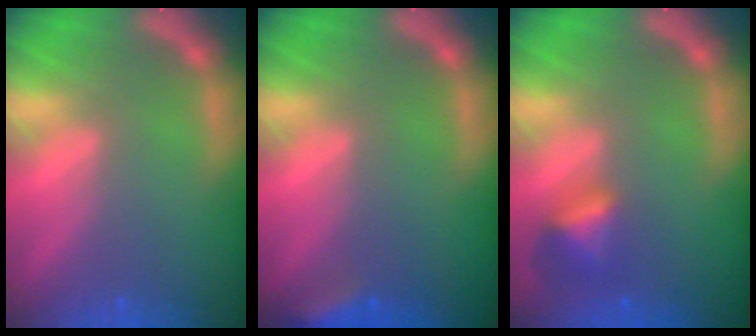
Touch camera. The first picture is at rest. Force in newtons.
{"total": 2.9}
{"total": 2.9}